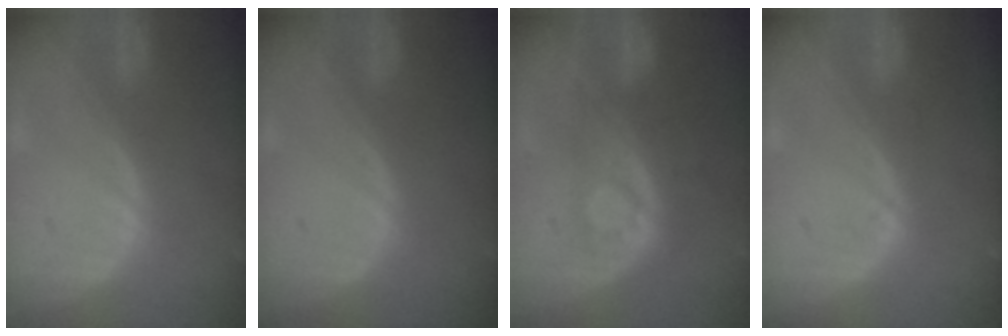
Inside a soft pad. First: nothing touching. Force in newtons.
{"total": 0.0}
{"total": 8.3, "press": 7.3, "slide": 3.8}
{"total": 0.9, "press": 0.8, "slide": 0.2}